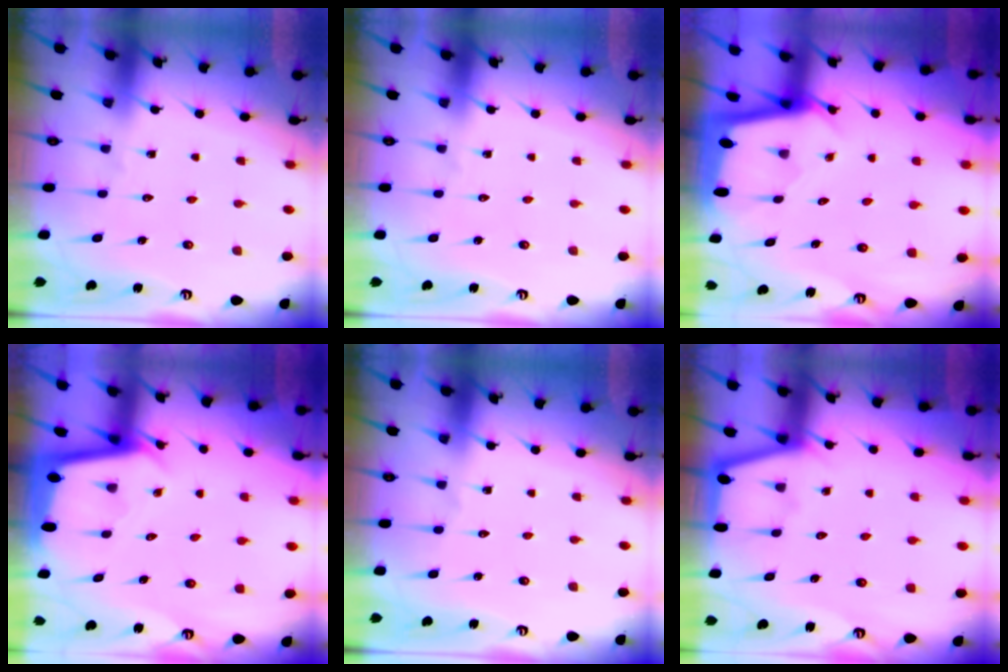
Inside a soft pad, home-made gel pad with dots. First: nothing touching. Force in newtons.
{"total": 0.0}
{"total": 2.4, "press": 2.4, "slide": 0.1}
{"total": 2.5, "press": 2.5, "slide": 0.1}
{"total": 0.0}
{"total": 1.5, "press": 1.4, "slide": 0.2}